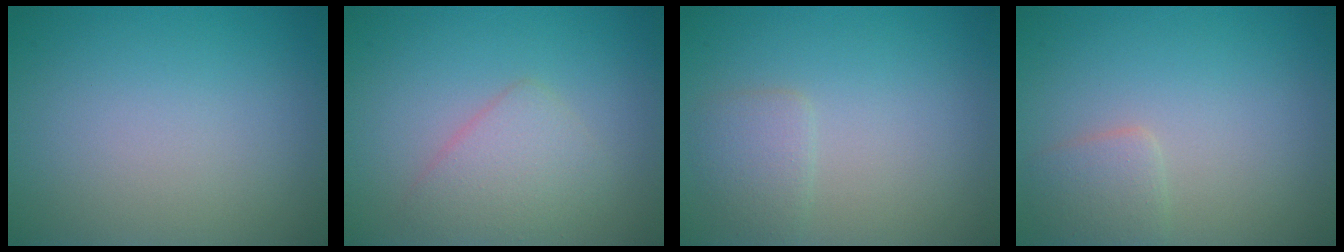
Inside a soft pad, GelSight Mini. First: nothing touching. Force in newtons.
{"total": 2.8, "press": 2.8, "slide": 0.1}
{"total": 1.7, "press": 1.7, "slide": 0.1}
{"total": 1.9, "press": 1.9, "slide": 0.1}